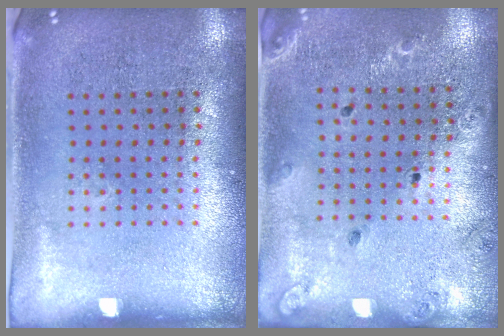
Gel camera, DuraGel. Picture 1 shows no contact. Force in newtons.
{"total": 1.4, "press": 1.4, "slide": 0.2}